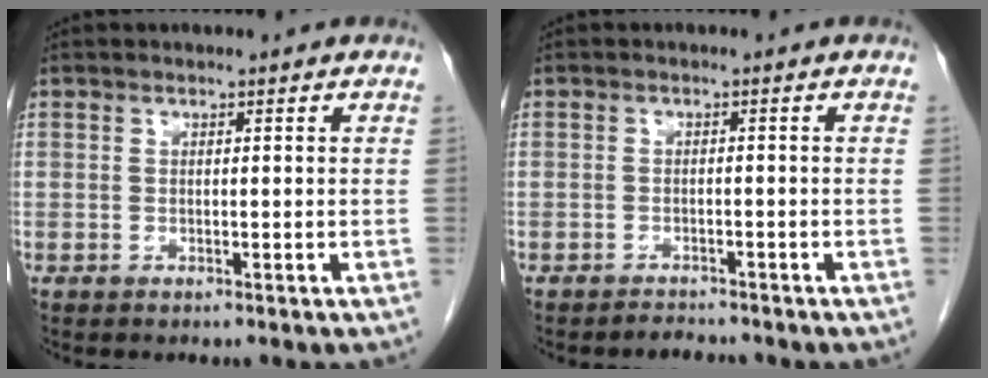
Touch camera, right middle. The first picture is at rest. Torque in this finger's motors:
{"motor_torque": [0.01, -0.01, 0.00, 0.00]}